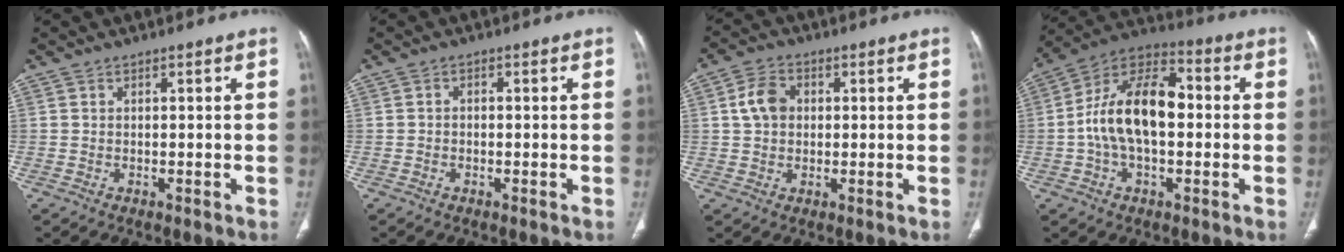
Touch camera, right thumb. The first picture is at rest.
{"total": 0.8, "force": [-0.3, 0.6, 0.4], "torque": [-0.004, 0.002, -0.007]}
{"total": 5.7, "force": [0.9, 4.4, 3.6], "torque": [-0.063, 0.008, 0.014]}
{"total": 16.4, "force": [-0.2, 9.1, 13.6], "torque": [-0.233, 0.039, -0.013]}